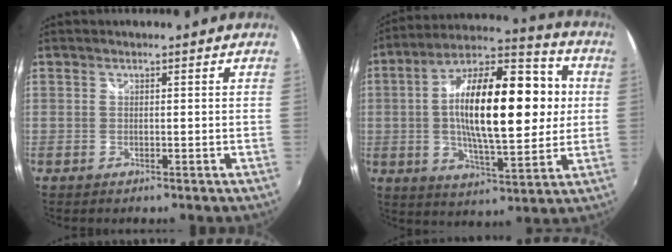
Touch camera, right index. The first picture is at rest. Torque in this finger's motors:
{"motor_torque": [0.88, 0.07, 1.05, 0.21]}